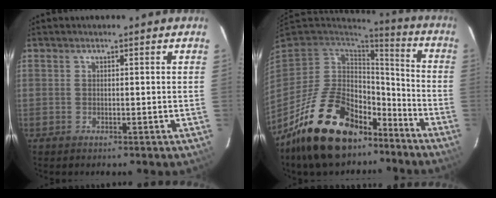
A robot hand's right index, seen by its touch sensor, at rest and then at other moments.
{"total": 21.6, "force": [-14.4, 11.3, 11.4], "torque": [-0.230, 0.005, -0.220]}